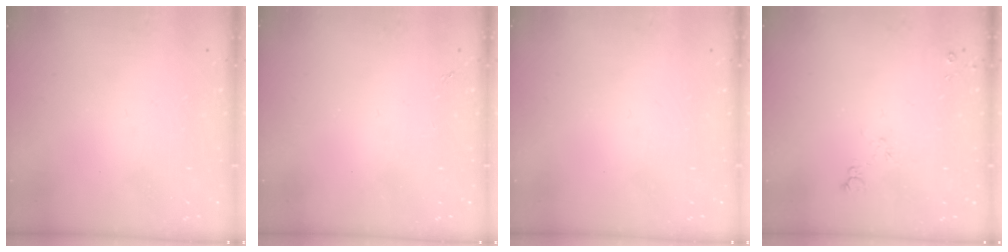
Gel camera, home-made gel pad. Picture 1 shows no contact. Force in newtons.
{"total": 1.3, "press": 1.3, "slide": 0.3}
{"total": 0.0}
{"total": 4.6, "press": 4.5, "slide": 0.9}